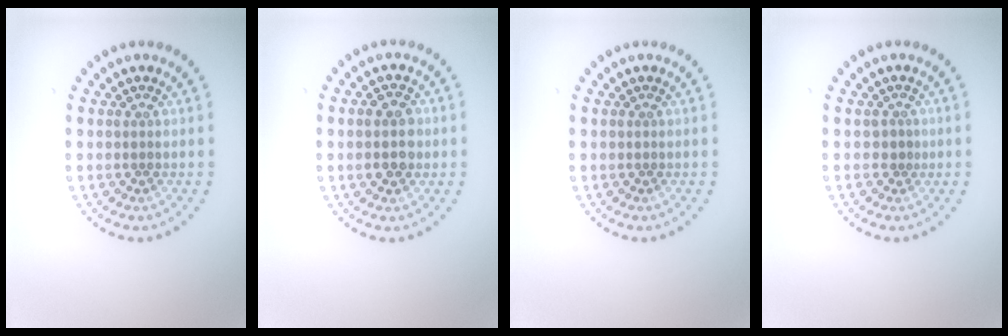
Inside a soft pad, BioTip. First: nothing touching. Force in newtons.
{"total": 2.9, "press": 2.9, "slide": 0.1}
{"total": 0.0}
{"total": 0.6, "press": 0.4, "slide": 0.5}